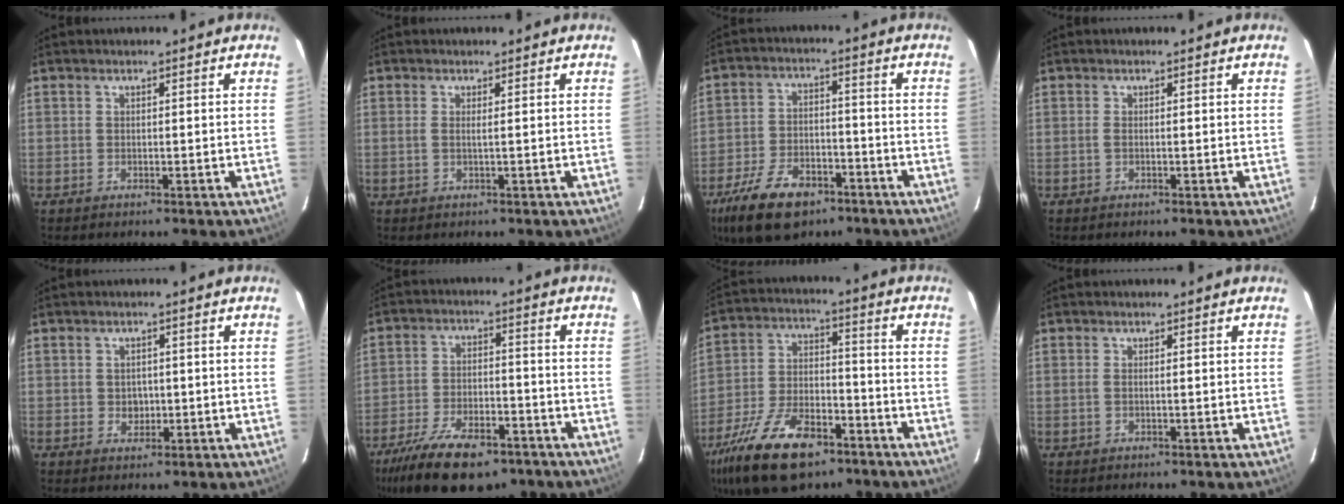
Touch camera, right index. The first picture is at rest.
{"total": 1.0, "force": [0.1, -0.2, 0.9], "torque": [-0.021, -0.001, 0.001]}
{"total": 14.2, "force": [-9.1, 7.4, 8.0], "torque": [-0.185, -0.007, -0.153]}
{"total": 0.8, "force": [-0.1, 0.1, 0.8], "torque": [-0.016, 0.001, -0.003]}
{"total": 3.0, "force": [-0.2, 2.7, 1.2], "torque": [-0.021, 0.006, 0.003]}
{"total": 17.9, "force": [-12.5, 7.7, 10.3], "torque": [-0.222, -0.026, -0.200]}
{"total": 19.6, "force": [-12.7, 8.9, 12.0], "torque": [-0.252, -0.019, -0.217]}
{"total": 0.7, "force": [0.0, -0.1, 0.7], "torque": [-0.015, 0.001, -0.002]}